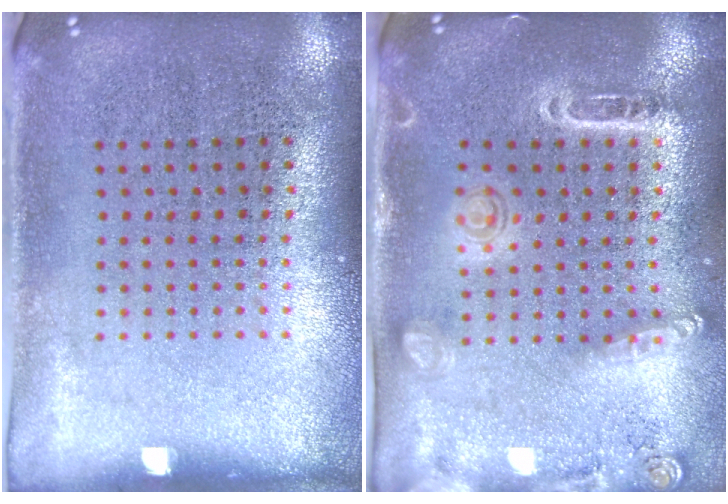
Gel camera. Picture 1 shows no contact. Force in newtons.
{"total": 1.6, "press": 1.5, "slide": 0.5}